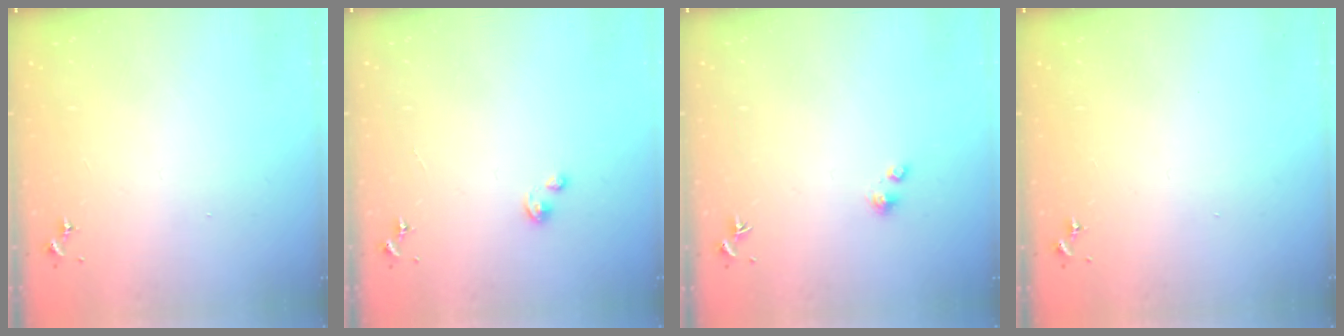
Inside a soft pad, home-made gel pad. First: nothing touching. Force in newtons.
{"total": 1.9, "press": 1.9, "slide": 0.1}
{"total": 2.2, "press": 2.2, "slide": 0.2}
{"total": 0.0}